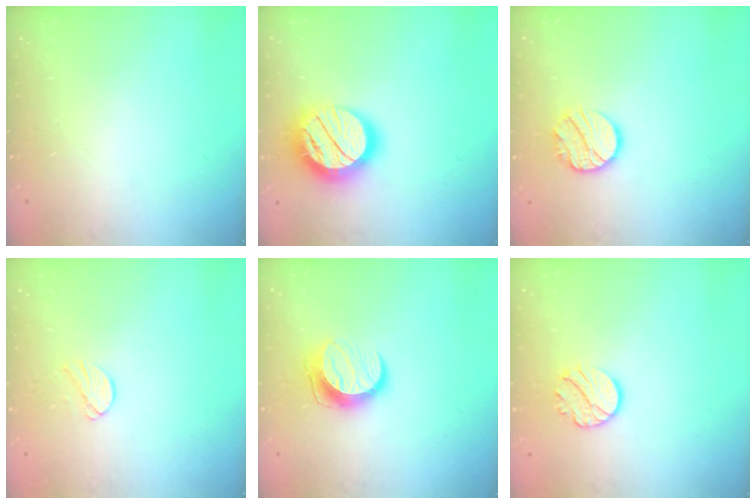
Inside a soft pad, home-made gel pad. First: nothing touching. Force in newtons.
{"total": 22.2, "press": 22.1, "slide": 2.0}
{"total": 11.1, "press": 11.1, "slide": 0.9}
{"total": 8.5, "press": 8.4, "slide": 0.7}
{"total": 10.1, "press": 10.1, "slide": 0.5}
{"total": 9.0, "press": 9.0, "slide": 0.3}